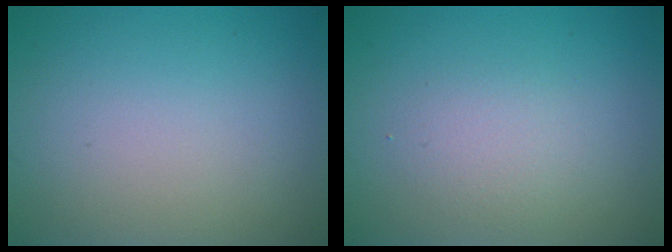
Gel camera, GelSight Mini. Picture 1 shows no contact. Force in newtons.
{"total": 1.9, "press": 1.9, "slide": 0.0}